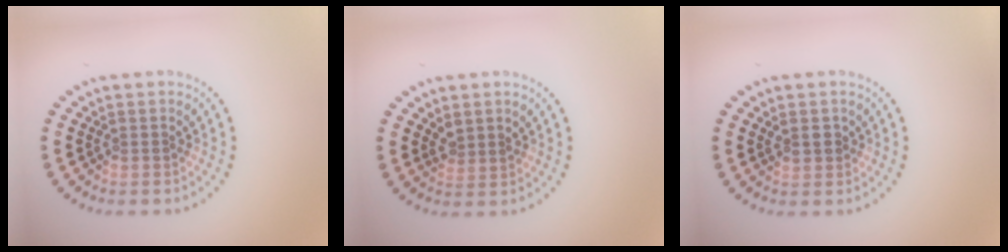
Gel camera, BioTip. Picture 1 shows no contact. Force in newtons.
{"total": 1.3, "press": 1.1, "slide": 0.7}
{"total": 1.0, "press": 0.9, "slide": 0.4}